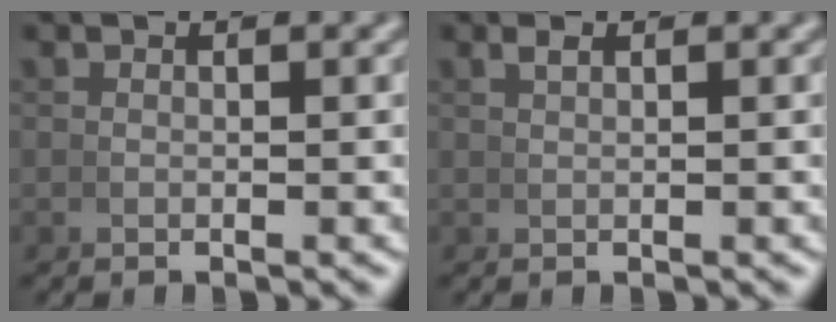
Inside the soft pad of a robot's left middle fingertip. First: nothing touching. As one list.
[{"total": 0.7, "force": [0.6, -0.1, 0.4], "torque": [-0.006, 0.008, 0.012]}]